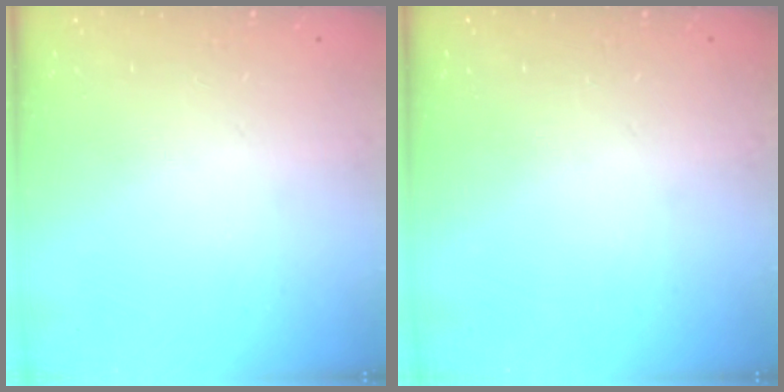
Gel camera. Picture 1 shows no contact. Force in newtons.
{"total": 0.0}